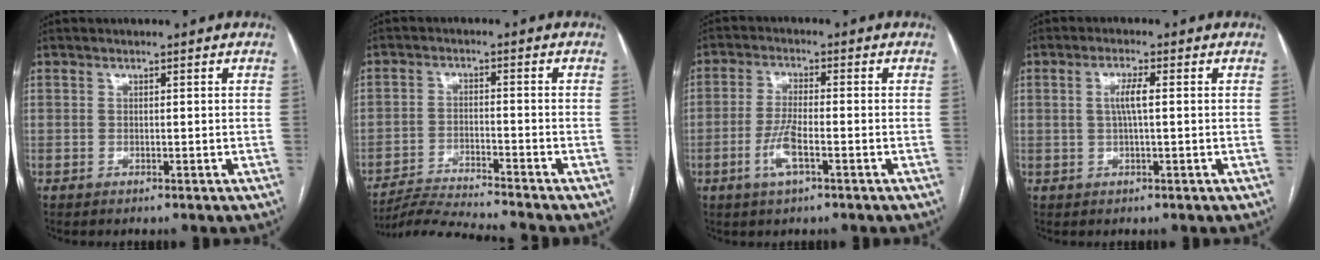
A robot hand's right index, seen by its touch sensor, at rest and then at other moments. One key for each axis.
{"total": 9.2, "fx": -8.6, "fy": -2.3, "fz": 2.0, "tx": -0.026, "ty": -0.012, "tz": -0.155}
{"total": 5.6, "fx": -2.2, "fy": 1.0, "fz": 5.0, "tx": -0.107, "ty": -0.005, "tz": -0.043}
{"total": 3.4, "fx": 0.4, "fy": 0.3, "fz": 3.3, "tx": -0.066, "ty": 0.002, "tz": 0.007}